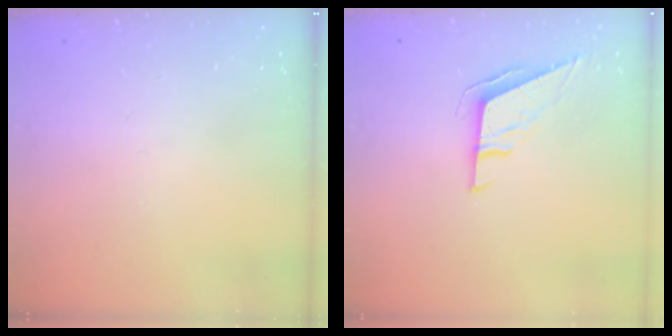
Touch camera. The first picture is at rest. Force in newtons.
{"total": 6.0, "press": 5.9, "slide": 0.9}